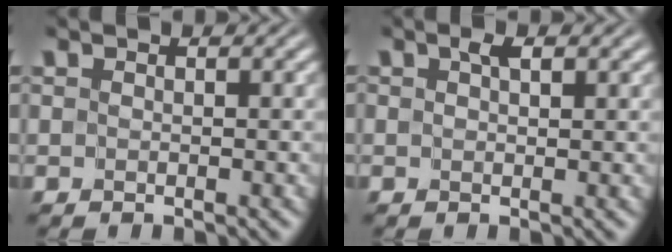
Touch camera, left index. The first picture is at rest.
{"total": 1.3, "force": [0.8, 0.4, 0.9], "torque": [-0.012, -0.001, 0.012]}